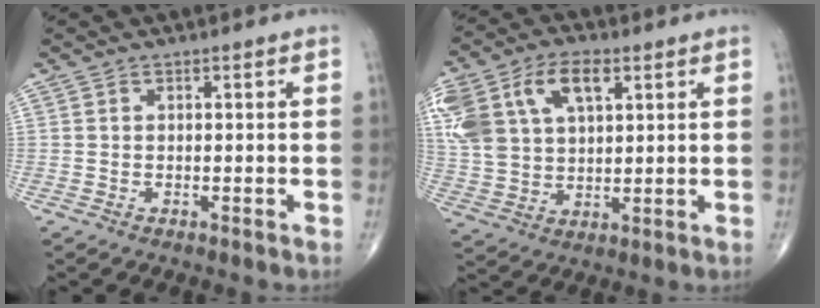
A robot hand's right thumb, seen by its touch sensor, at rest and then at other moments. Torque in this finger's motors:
{"motor_torque": [0.77, 1.05, 1.50, 0.95, 0.16]}